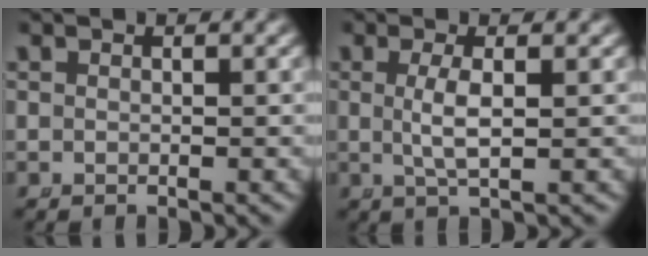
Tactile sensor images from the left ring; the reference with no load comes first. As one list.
[{"total": 2.5, "force": [0.0, -0.1, 2.5], "torque": [-0.058, -0.011, 0.011]}]